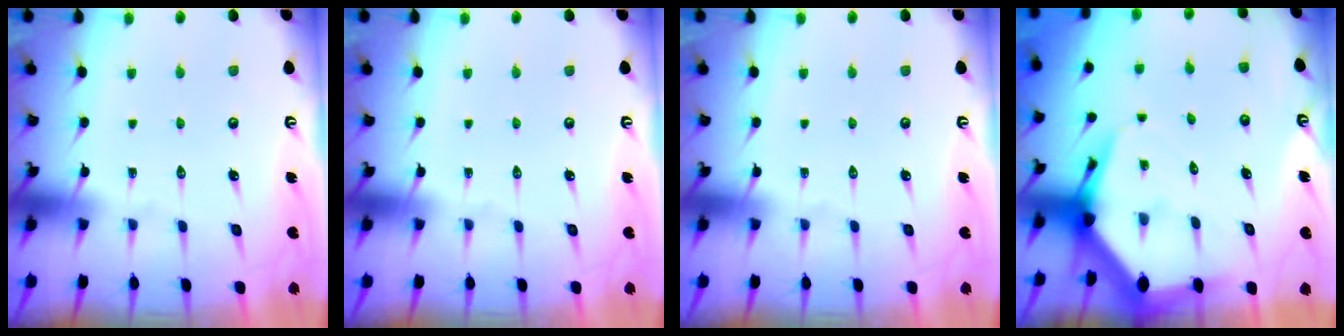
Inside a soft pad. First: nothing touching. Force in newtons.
{"total": 0.0}
{"total": 0.0}
{"total": 6.7, "press": 6.7, "slide": 0.8}